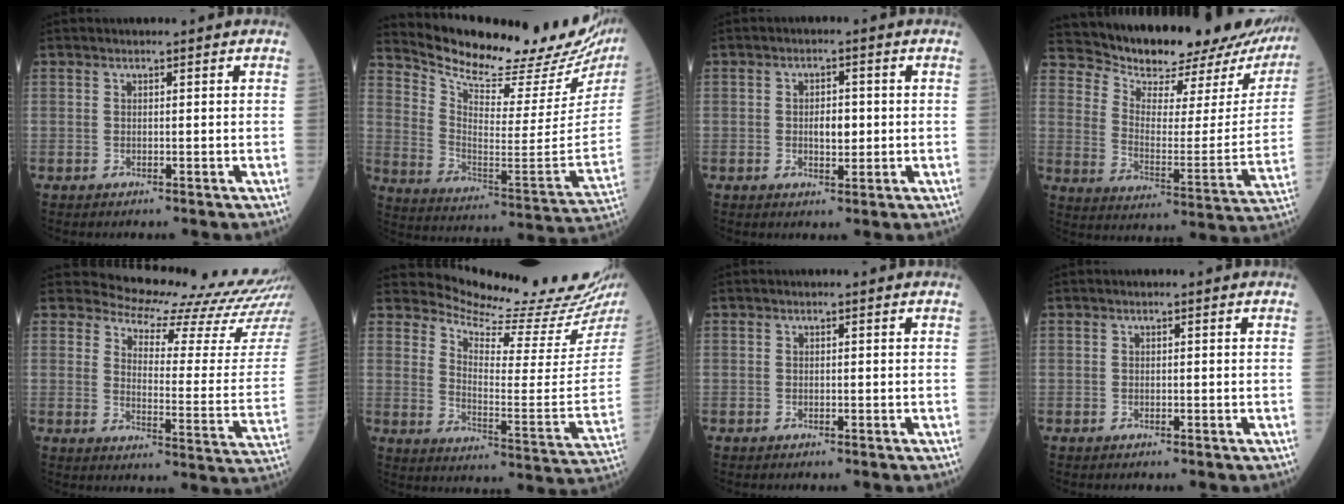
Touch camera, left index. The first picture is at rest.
{"total": 26.0, "force": [23.2, 4.2, 10.8], "torque": [-0.181, -0.089, 0.316]}
{"total": 3.1, "force": [-0.3, 1.5, 2.7], "torque": [-0.041, -0.001, -0.005]}
{"total": 24.0, "force": [22.4, 6.2, 6.0], "torque": [-0.087, -0.066, 0.290]}
{"total": 17.5, "force": [17.2, 0.7, 3.2], "torque": [-0.045, -0.120, 0.186]}
{"total": 16.8, "force": [16.5, -0.6, 3.3], "torque": [-0.060, -0.116, 0.210]}
{"total": 0.0}
{"total": 0.0}